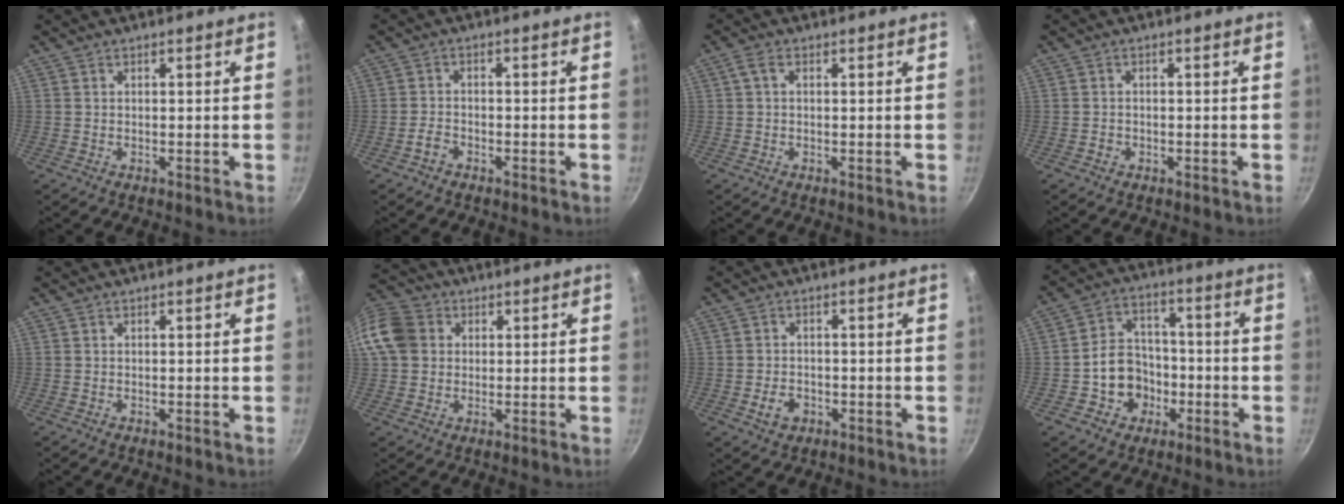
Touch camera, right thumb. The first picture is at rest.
{"total": 2.3, "force": [-1.6, 1.3, 1.0], "torque": [-0.018, 0.020, -0.030]}
{"total": 2.2, "force": [0.5, 1.2, 1.8], "torque": [-0.038, 0.008, 0.009]}
{"total": 1.1, "force": [-0.6, 0.9, 0.4], "torque": [-0.006, 0.004, -0.008]}
{"total": 0.0}
{"total": 13.9, "force": [2.4, 12.0, 6.6], "torque": [-0.141, 0.028, 0.033]}
{"total": 4.0, "force": [-1.5, 3.1, 2.1], "torque": [-0.029, 0.011, -0.023]}
{"total": 10.3, "force": [-2.9, 8.8, 4.4], "torque": [-0.038, 0.042, -0.050]}